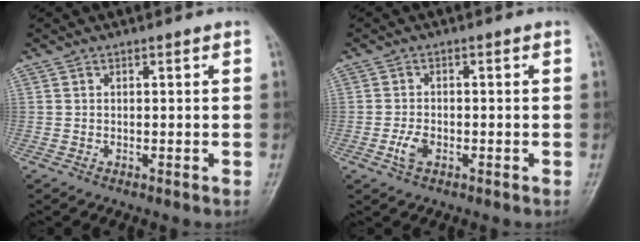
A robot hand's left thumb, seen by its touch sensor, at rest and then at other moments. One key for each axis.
{"total": 3.1, "fx": -1.2, "fy": 1.8, "fz": 2.2, "tx": -0.045, "ty": 0.004, "tz": -0.023}